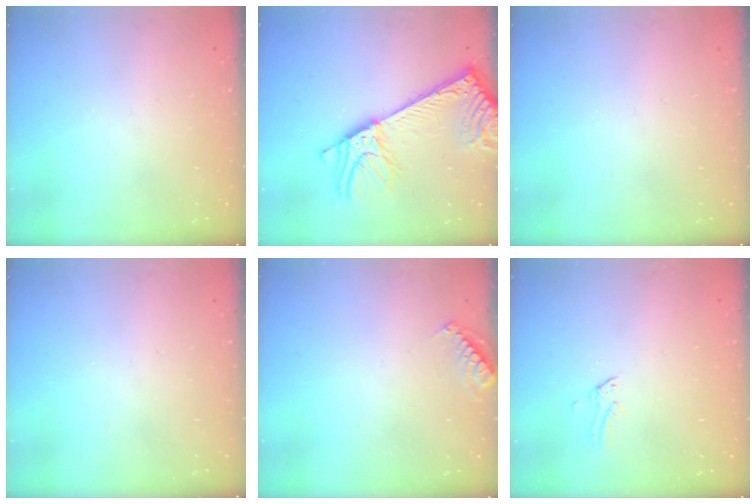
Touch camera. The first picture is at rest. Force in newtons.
{"total": 11.2, "press": 10.8, "slide": 3.0}
{"total": 0.0}
{"total": 0.0}
{"total": 4.5, "press": 4.4, "slide": 0.7}
{"total": 0.0}